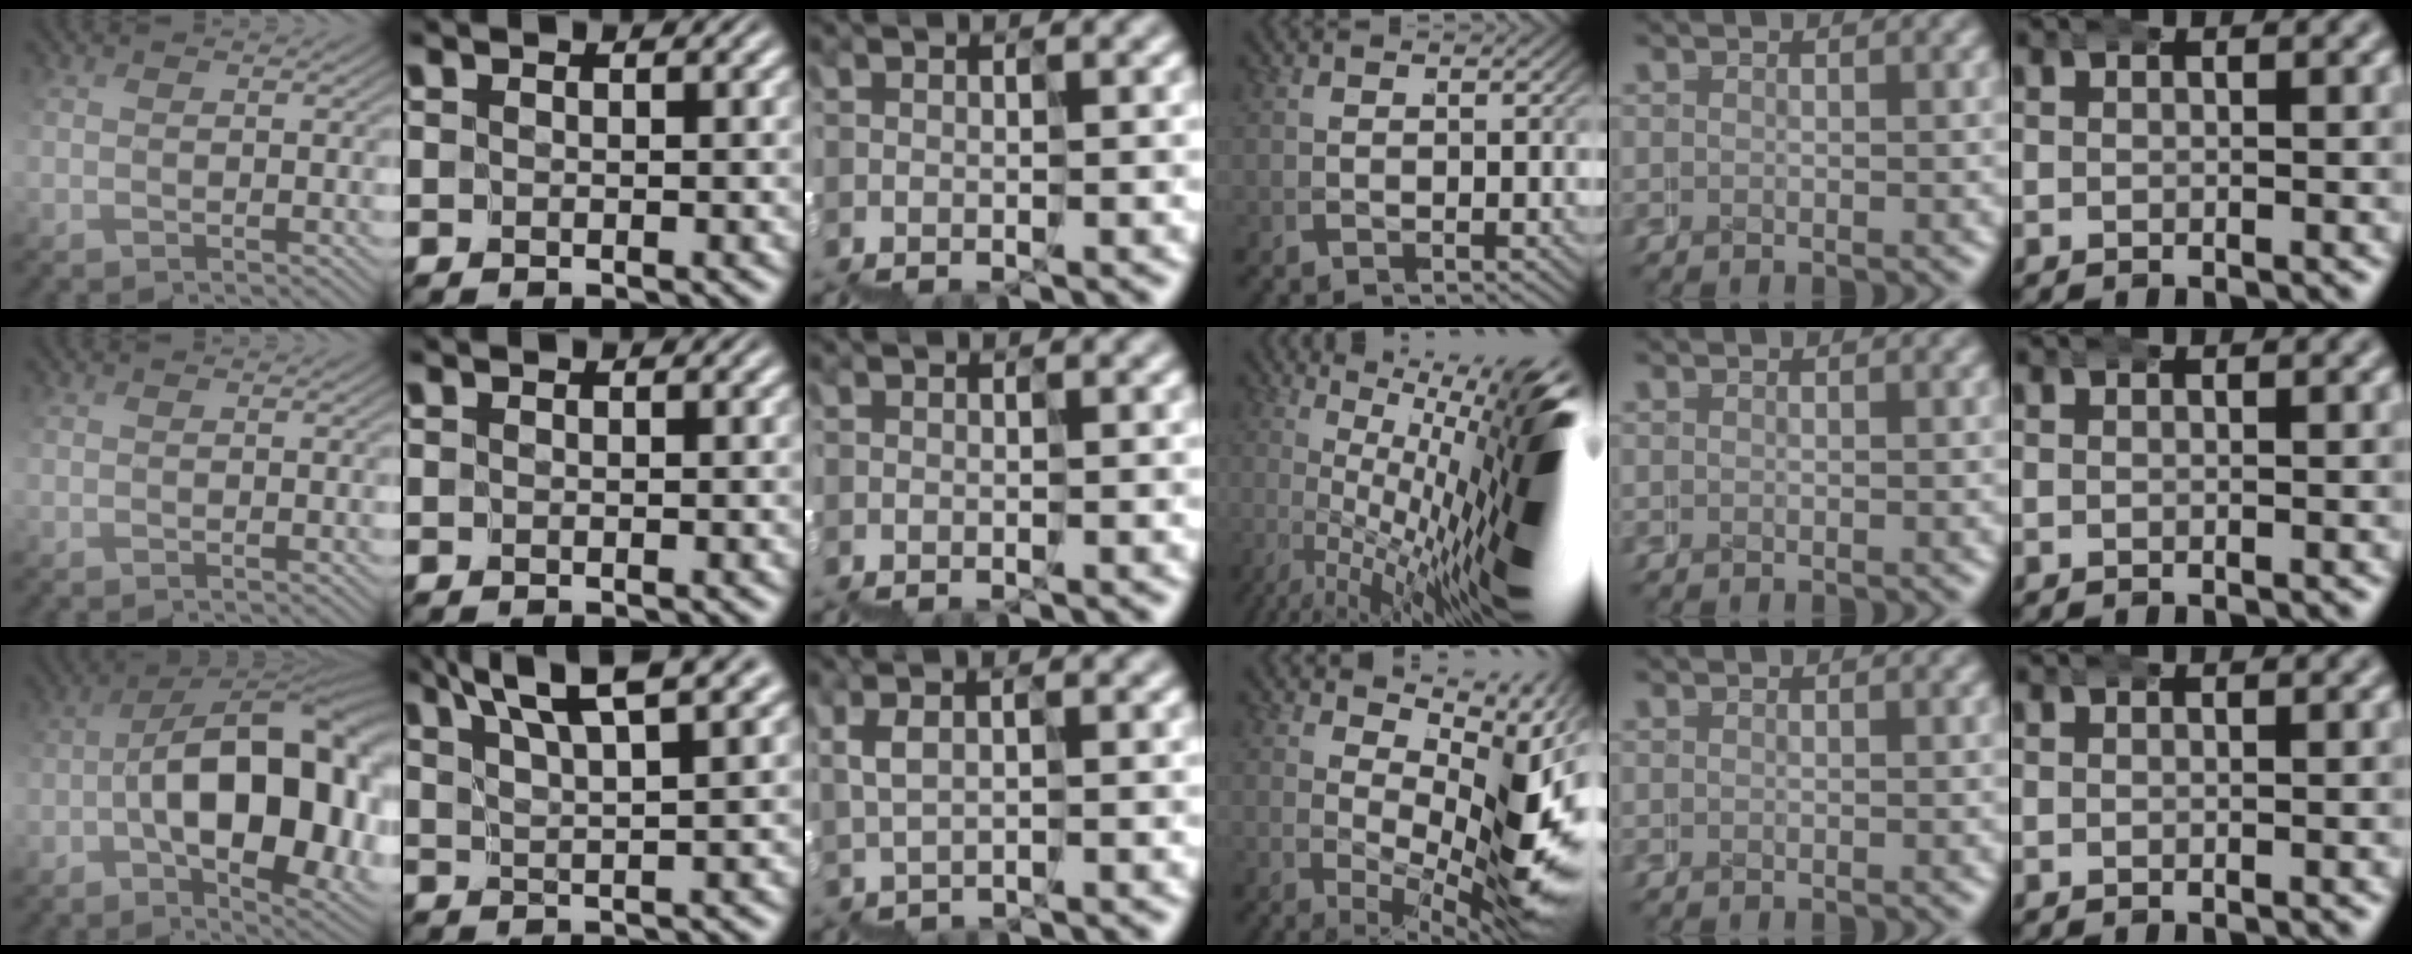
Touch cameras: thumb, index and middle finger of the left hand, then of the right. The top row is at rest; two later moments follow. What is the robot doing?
{"motion": "wrap", "object": "duck tape"}